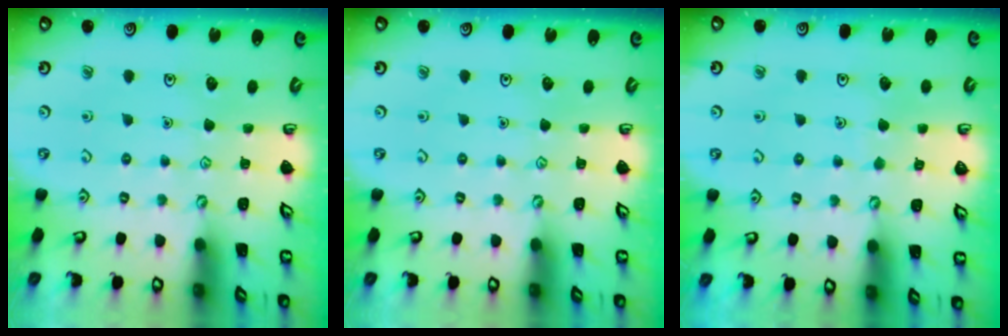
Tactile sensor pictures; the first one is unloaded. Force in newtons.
{"total": 0.0}
{"total": 2.9, "press": 2.9, "slide": 0.3}